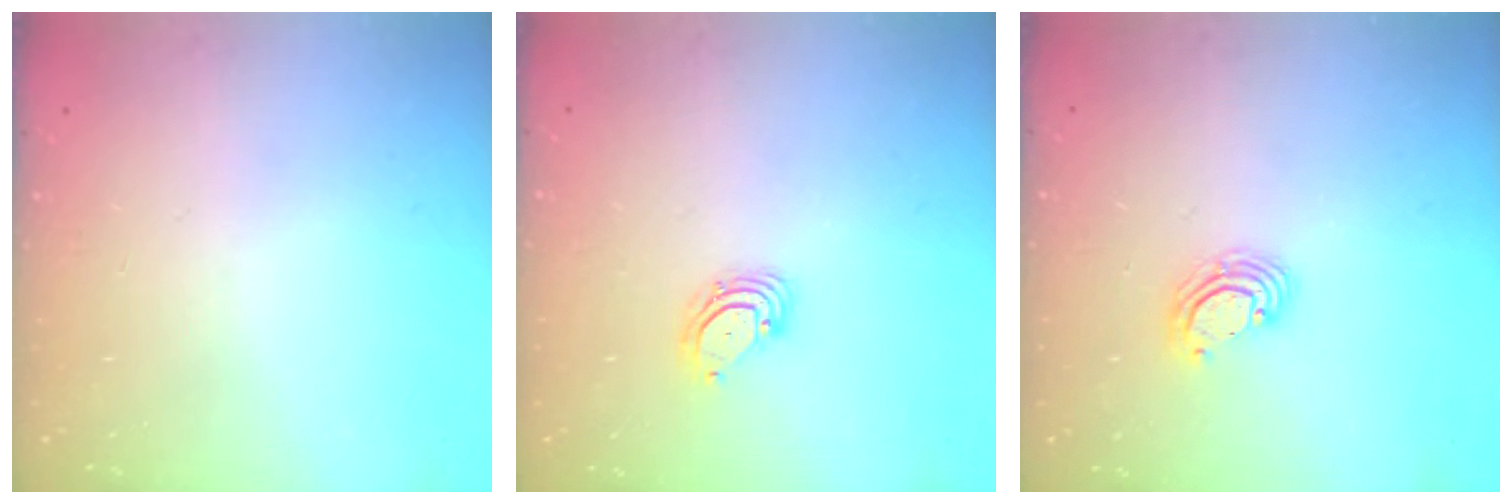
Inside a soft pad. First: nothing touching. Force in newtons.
{"total": 3.6, "press": 3.6, "slide": 0.3}
{"total": 3.6, "press": 3.6, "slide": 0.2}